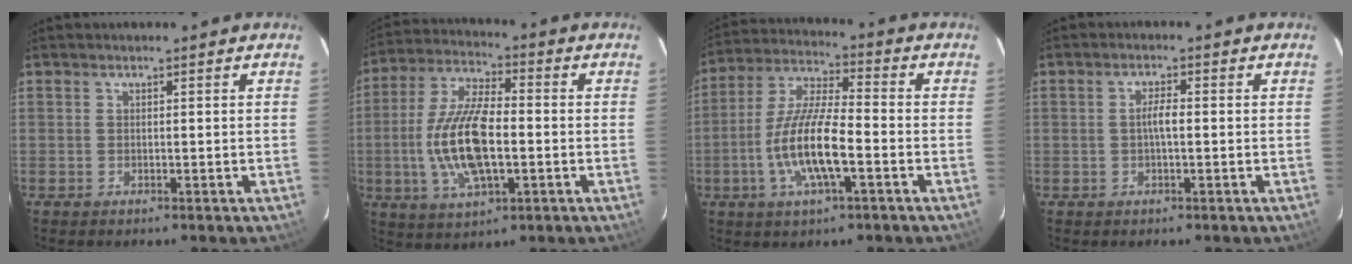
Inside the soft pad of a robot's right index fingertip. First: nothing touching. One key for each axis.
{"total": 15.1, "fx": -2.3, "fy": 6.0, "fz": 13.6, "tx": -0.285, "ty": 0.001, "tz": -0.042}
{"total": 12.8, "fx": -4.1, "fy": 3.2, "fz": 11.7, "tx": -0.244, "ty": -0.005, "tz": -0.080}
{"total": 2.4, "fx": -0.2, "fy": 0.5, "fz": 2.3, "tx": -0.046, "ty": 0.005, "tz": -0.004}